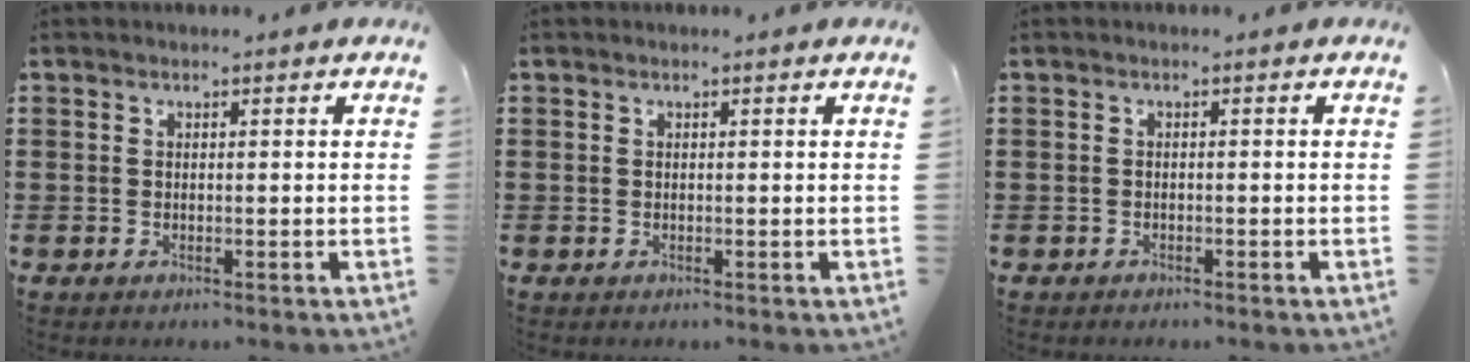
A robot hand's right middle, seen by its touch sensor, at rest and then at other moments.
{"total": 0.0}
{"total": 0.6, "force": [-0.5, 0.2, 0.0], "torque": [0.000, 0.002, -0.012]}